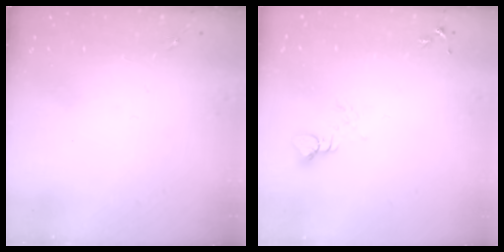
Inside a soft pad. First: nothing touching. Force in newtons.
{"total": 3.8, "press": 3.8, "slide": 0.2}